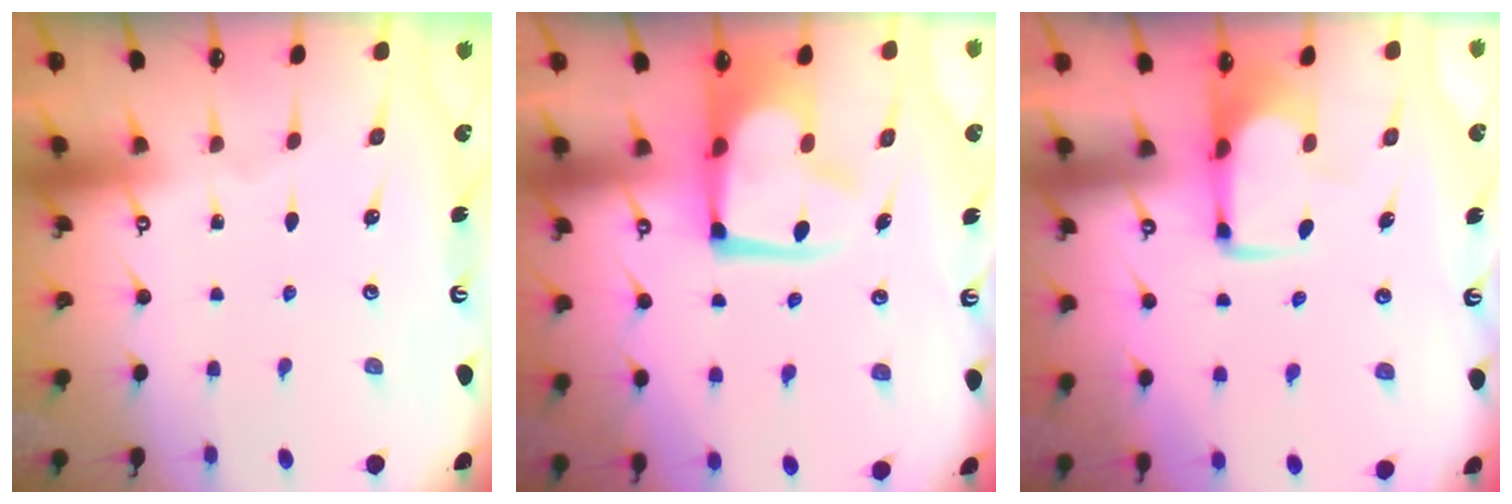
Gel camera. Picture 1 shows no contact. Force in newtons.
{"total": 5.2, "press": 5.0, "slide": 1.2}
{"total": 1.9, "press": 1.8, "slide": 0.4}